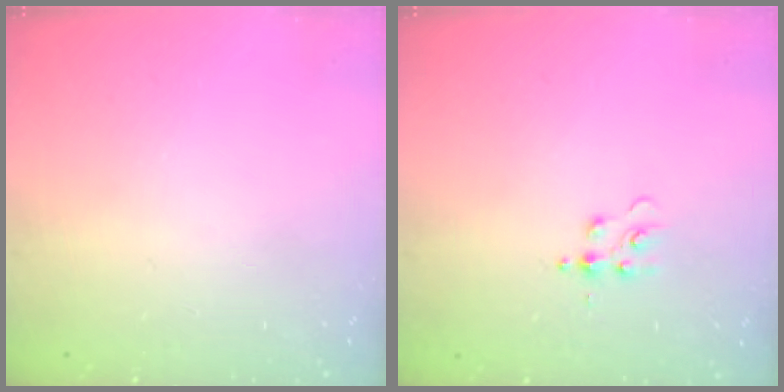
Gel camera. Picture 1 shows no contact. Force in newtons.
{"total": 4.3, "press": 4.3, "slide": 0.5}